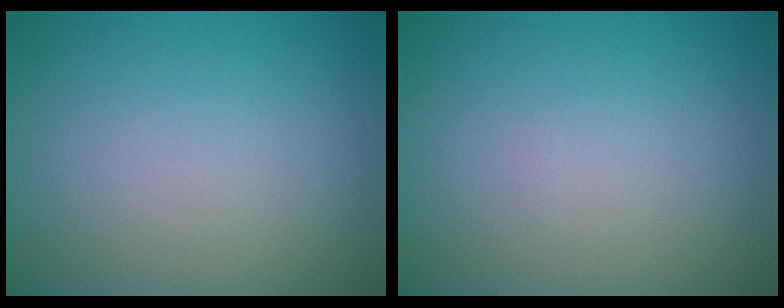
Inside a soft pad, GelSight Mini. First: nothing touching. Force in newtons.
{"total": 0.0}